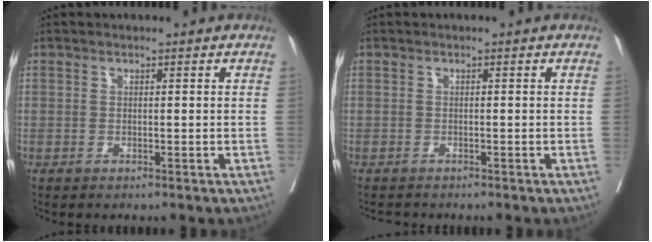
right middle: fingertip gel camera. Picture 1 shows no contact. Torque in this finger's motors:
{"motor_torque": [-0.44, -0.25, 0.01, -0.01]}